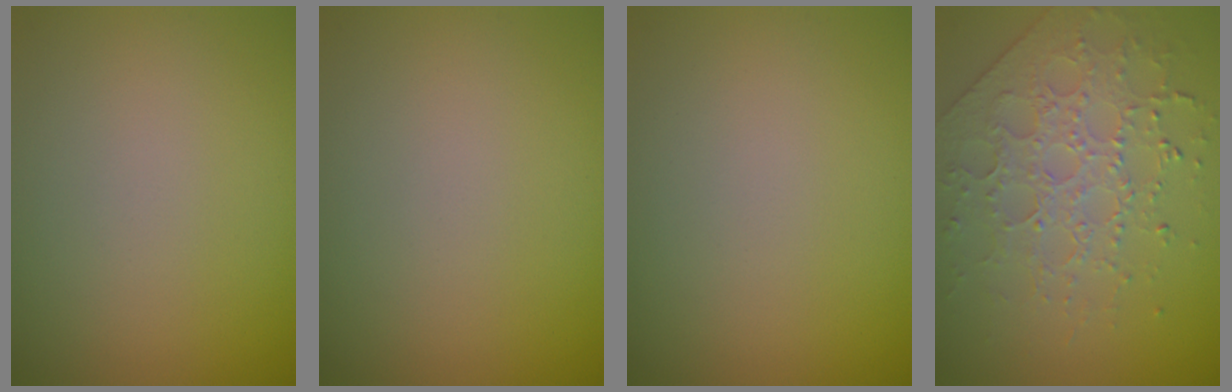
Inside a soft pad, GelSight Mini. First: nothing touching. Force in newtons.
{"total": 0.0}
{"total": 0.0}
{"total": 3.8, "press": 3.6, "slide": 1.4}